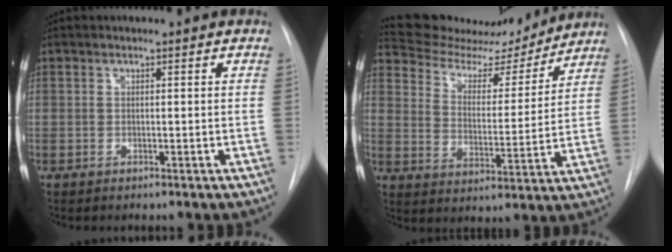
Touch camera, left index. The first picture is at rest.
{"total": 15.8, "force": [15.2, 3.3, 2.8], "torque": [-0.039, -0.014, 0.228]}